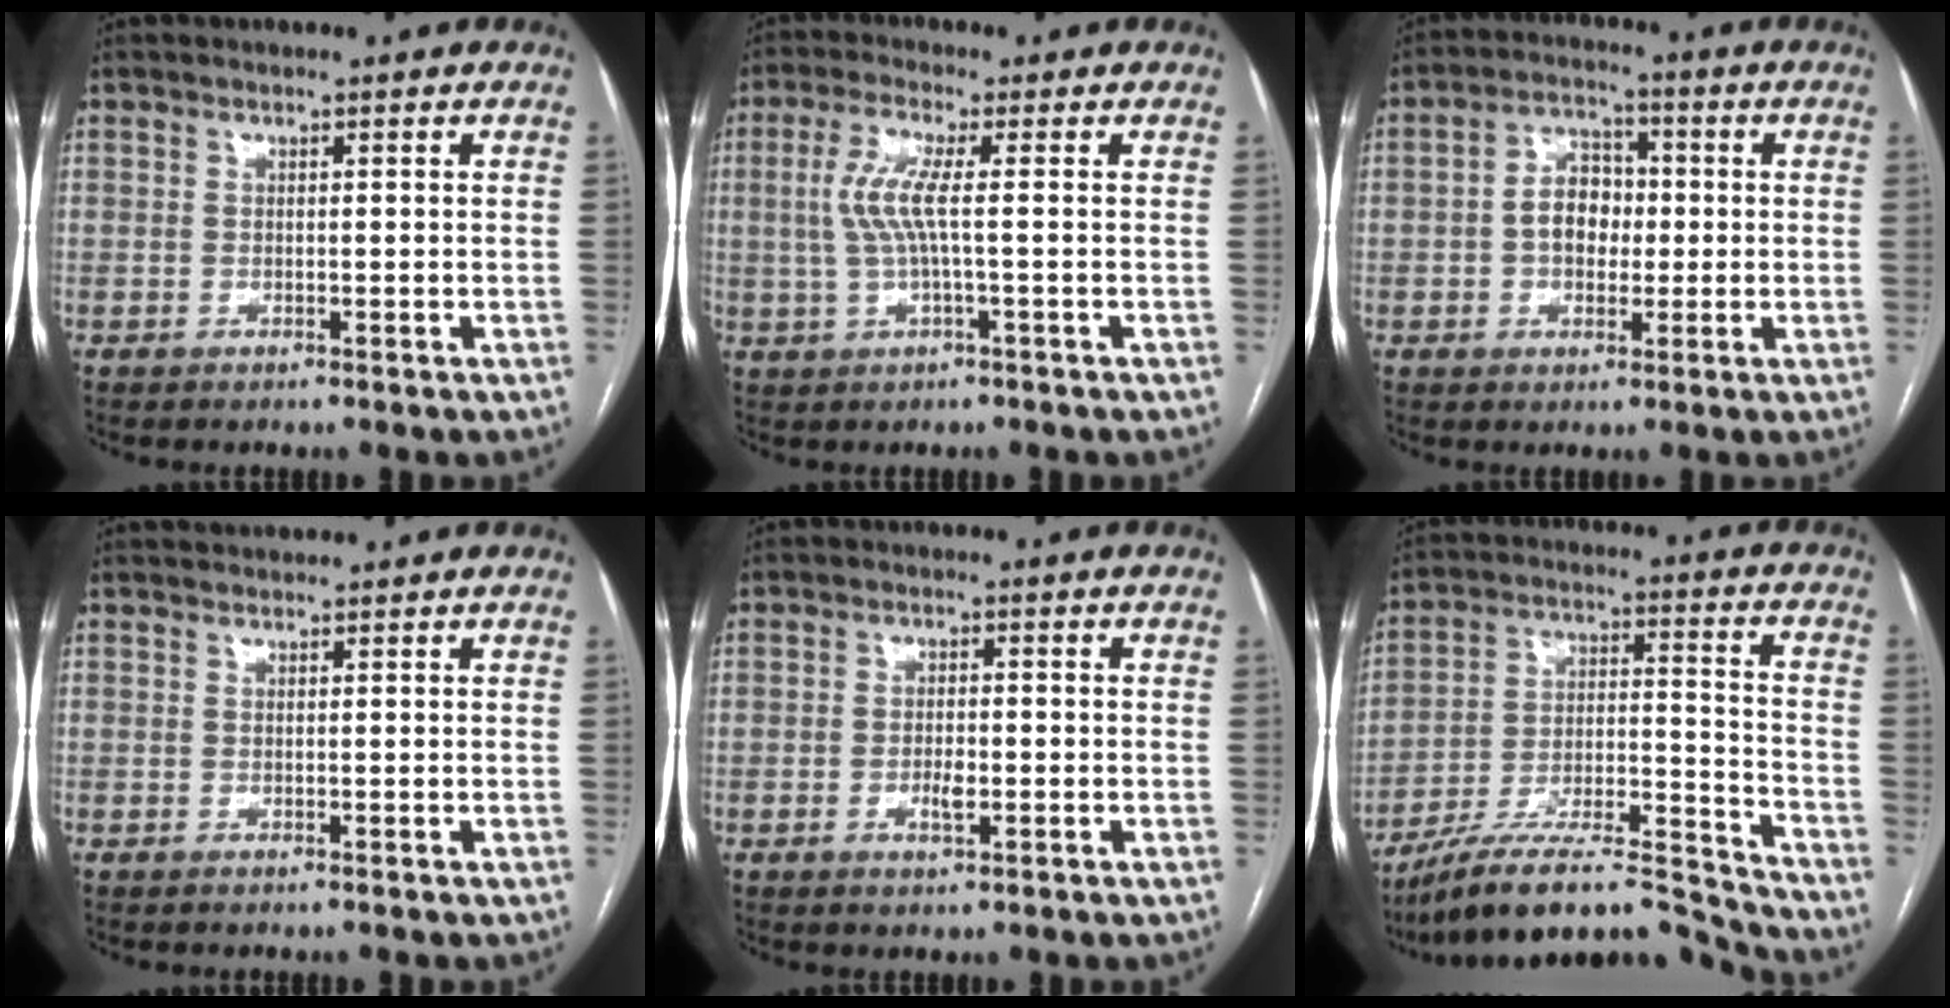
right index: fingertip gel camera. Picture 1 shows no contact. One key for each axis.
{"total": 5.5, "fx": 0.4, "fy": 0.5, "fz": 5.5, "tx": -0.126, "ty": 0.009, "tz": 0.007}
{"total": 6.4, "fx": -0.3, "fy": 4.4, "fz": 4.7, "tx": -0.087, "ty": 0.021, "tz": -0.006}
{"total": 2.3, "fx": 2.2, "fy": 0.1, "fz": 0.5, "tx": -0.019, "ty": 0.032, "tz": 0.028}
{"total": 2.6, "fx": -0.9, "fy": 0.8, "fz": 2.3, "tx": -0.043, "ty": 0.001, "tz": -0.014}
{"total": 17.3, "fx": -15.7, "fy": 1.3, "fz": 7.1, "tx": -0.118, "ty": 0.031, "tz": -0.270}